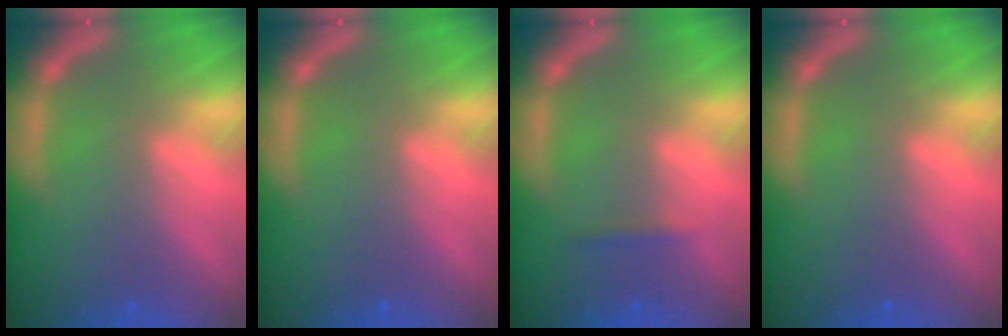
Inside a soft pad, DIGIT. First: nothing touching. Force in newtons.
{"total": 0.0}
{"total": 0.9}
{"total": 0.0}